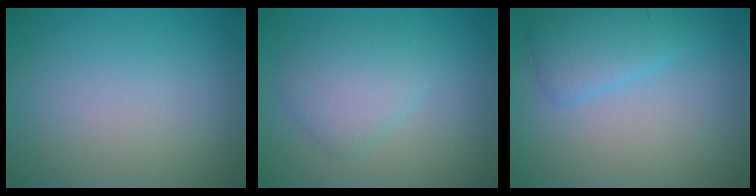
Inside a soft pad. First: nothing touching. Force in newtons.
{"total": 3.1, "press": 3.1, "slide": 0.3}
{"total": 2.9, "press": 2.9, "slide": 0.1}